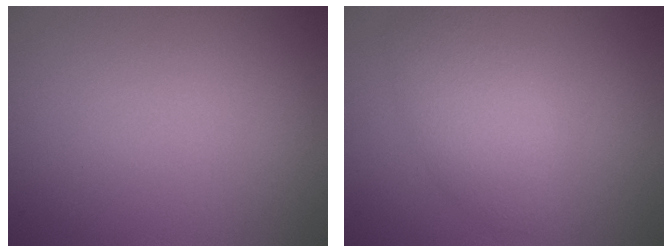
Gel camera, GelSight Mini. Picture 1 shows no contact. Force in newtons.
{"total": 3.7, "press": 3.7, "slide": 0.3}